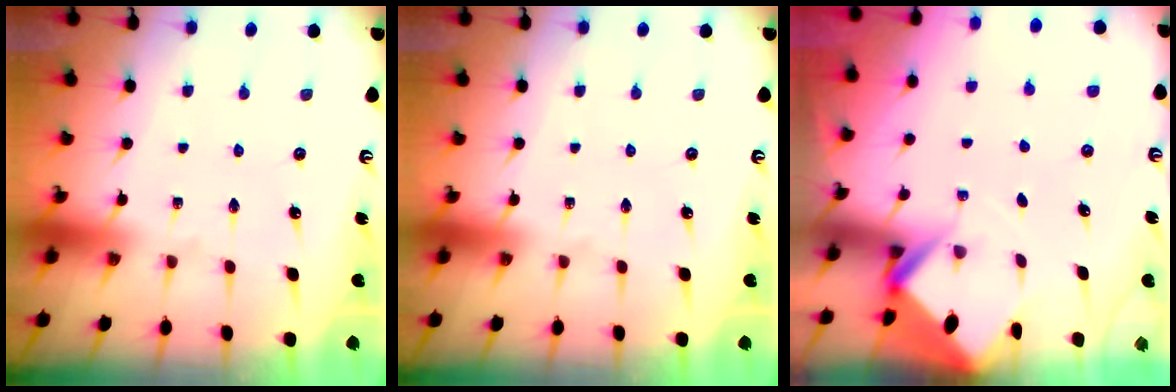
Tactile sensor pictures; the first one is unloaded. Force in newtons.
{"total": 0.0}
{"total": 2.8, "press": 2.8, "slide": 0.1}